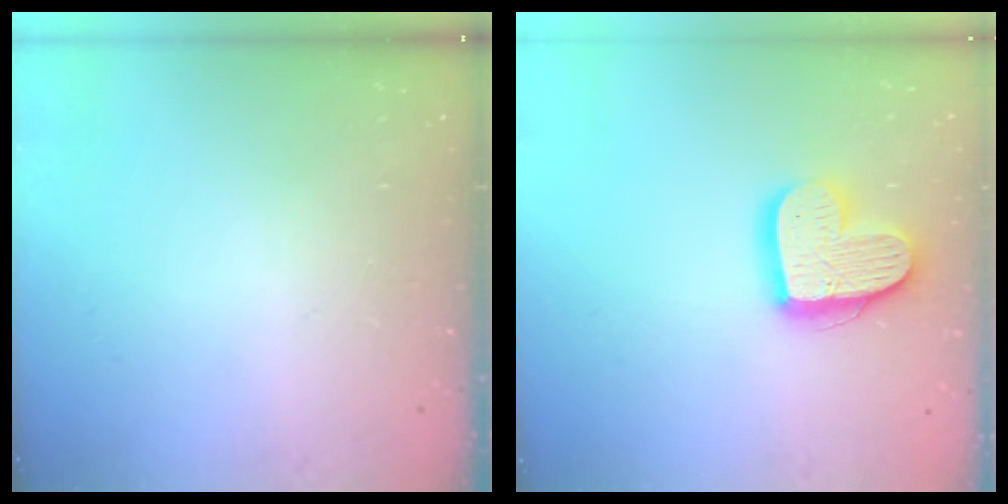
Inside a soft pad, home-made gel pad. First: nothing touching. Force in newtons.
{"total": 16.1, "press": 16.1, "slide": 1.3}